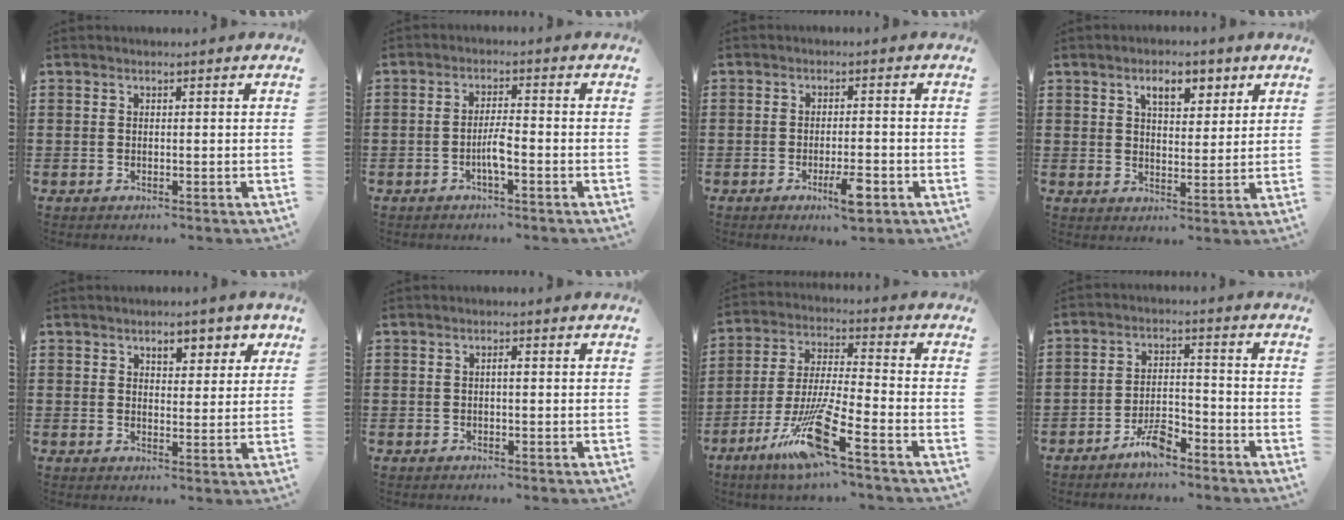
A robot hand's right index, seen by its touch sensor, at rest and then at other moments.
{"total": 3.3, "force": [-1.3, 0.4, 3.0], "torque": [-0.070, -0.004, -0.030]}
{"total": 5.0, "force": [-2.5, 1.2, 4.1], "torque": [-0.076, -0.006, -0.043]}
{"total": 5.2, "force": [3.1, 2.5, 3.3], "torque": [-0.054, 0.002, 0.048]}
{"total": 3.9, "force": [2.4, 2.1, 2.2], "torque": [-0.030, 0.001, 0.035]}
{"total": 1.1, "force": [-0.1, 0.2, 1.0], "torque": [-0.020, -0.001, -0.001]}
{"total": 12.1, "force": [-7.8, 0.5, 9.3], "torque": [-0.197, -0.006, -0.148]}
{"total": 5.3, "force": [-4.1, 1.6, 3.1], "torque": [-0.064, 0.009, -0.077]}